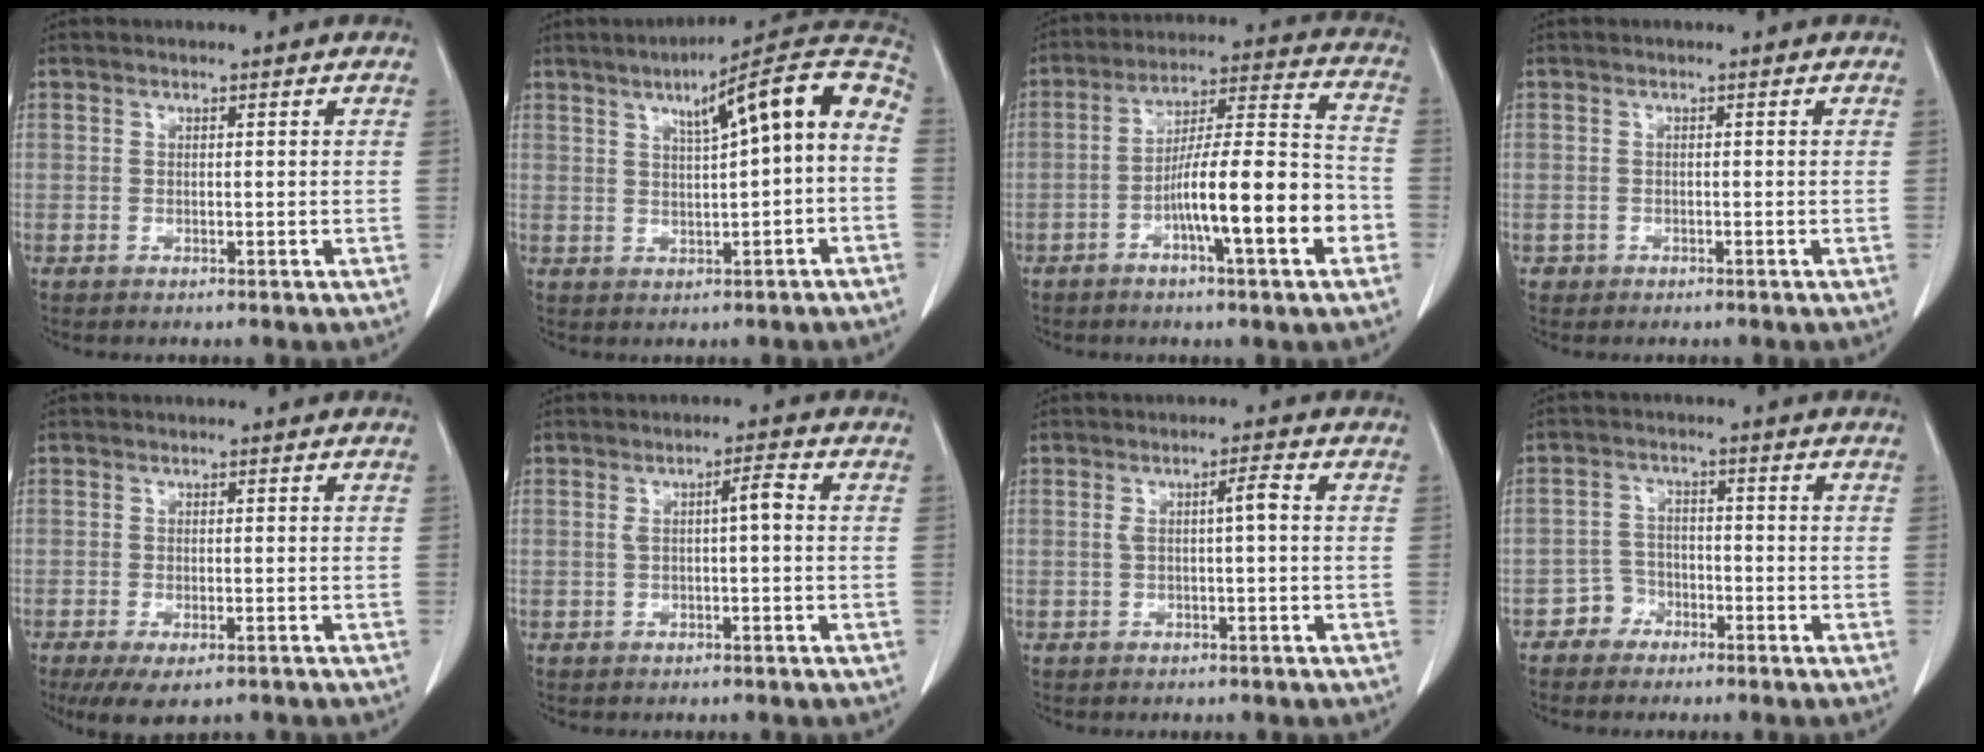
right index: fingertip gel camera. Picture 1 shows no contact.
{"total": 13.1, "force": [2.4, 1.6, 12.8], "torque": [-0.173, 0.038, 0.028]}
{"total": 15.0, "force": [-5.4, 1.3, 13.9], "torque": [-0.224, 0.012, -0.087]}
{"total": 0.9, "force": [-0.5, 0.8, 0.0], "torque": [-0.005, 0.004, -0.007]}
{"total": 6.9, "force": [-4.9, 2.4, 4.3], "torque": [-0.063, -0.013, -0.074]}
{"total": 3.1, "force": [0.0, 0.5, 3.1], "torque": [-0.054, 0.012, 0.000]}
{"total": 2.8, "force": [0.0, 0.2, 2.8], "torque": [-0.050, 0.008, 0.001]}
{"total": 3.4, "force": [-2.3, 2.5, 0.1], "torque": [0.003, 0.014, -0.046]}